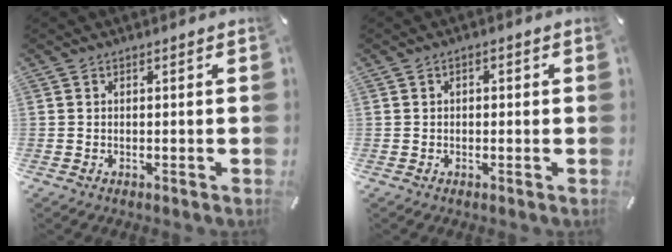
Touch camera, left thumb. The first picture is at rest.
{"total": 1.1, "force": [-0.2, 0.9, 0.6], "torque": [-0.013, 0.005, -0.006]}